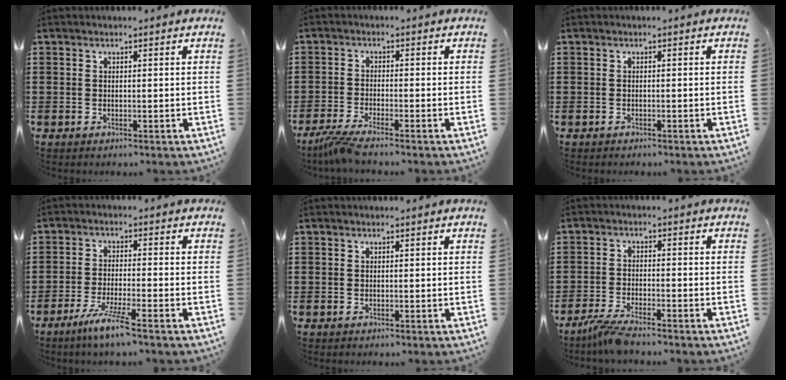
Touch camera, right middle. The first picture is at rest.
{"total": 3.3, "force": [-2.8, -0.3, 1.8], "torque": [-0.060, -0.019, -0.060]}
{"total": 0.5, "force": [-0.5, 0.2, 0.0], "torque": [0.000, 0.002, -0.011]}
{"total": 5.6, "force": [-4.1, -0.1, 3.8], "torque": [-0.080, -0.014, -0.075]}
{"total": 0.0}
{"total": 3.8, "force": [-3.3, 0.0, 1.8], "torque": [-0.052, -0.012, -0.068]}